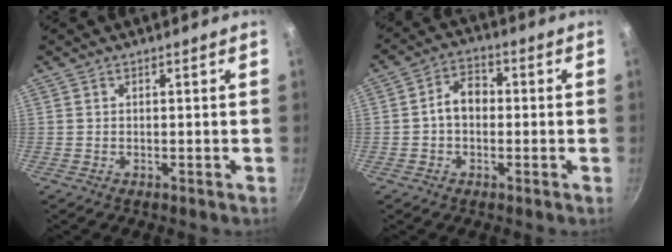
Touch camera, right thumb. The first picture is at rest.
{"total": 5.9, "force": [-0.3, 4.4, 4.0], "torque": [-0.041, 0.022, -0.016]}